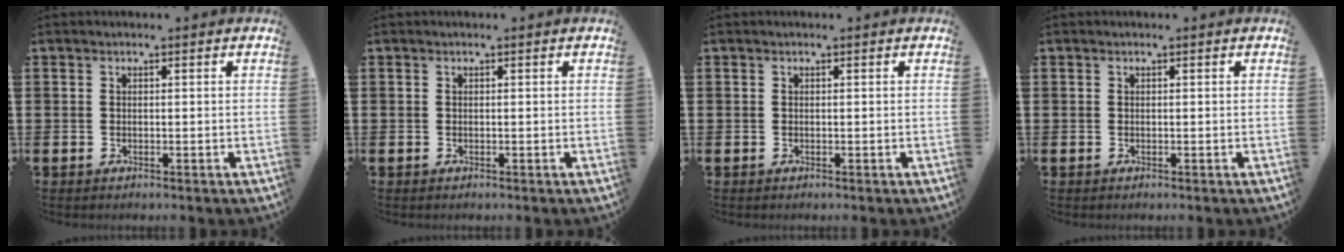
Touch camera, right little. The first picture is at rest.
{"total": 0.0}
{"total": 0.0}
{"total": 0.0}